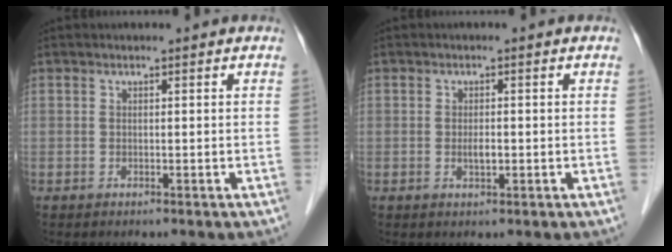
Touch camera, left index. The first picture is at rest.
{"total": 1.8, "force": [-0.5, 0.6, 1.6], "torque": [-0.032, -0.005, -0.008]}